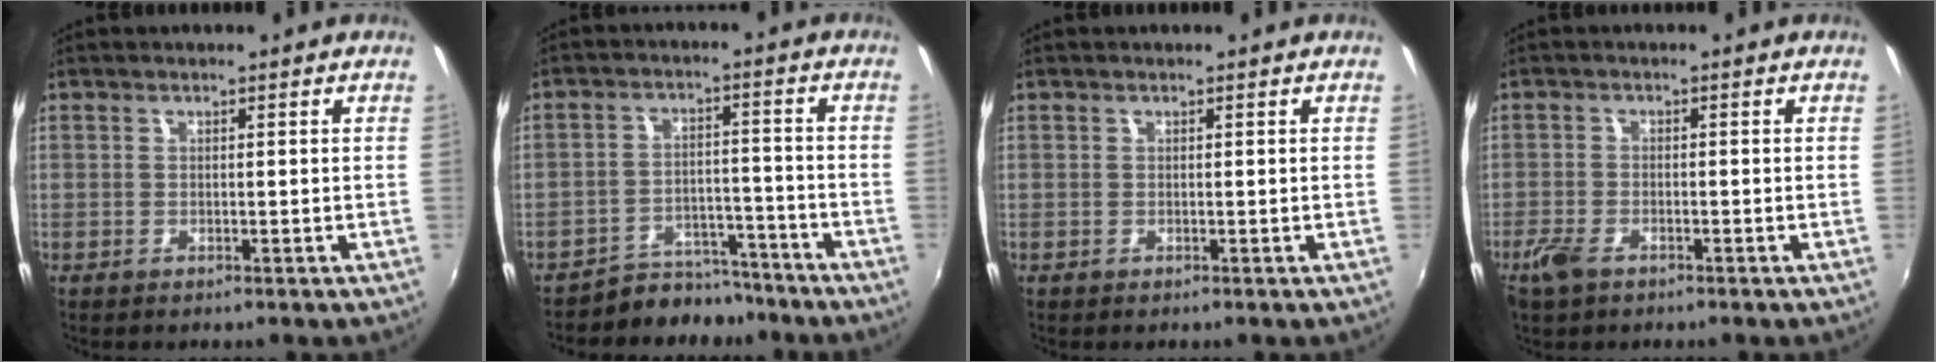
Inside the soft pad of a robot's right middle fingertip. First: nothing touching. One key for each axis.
{"total": 8.0, "fx": -7.2, "fy": 3.4, "fz": 0.2, "tx": -0.011, "ty": 0.026, "tz": -0.104}
{"total": 0.0}
{"total": 4.1, "fx": -2.8, "fy": 1.9, "fz": 2.3, "tx": -0.063, "ty": -0.007, "tz": -0.055}